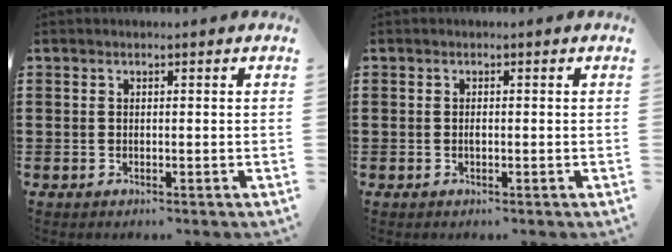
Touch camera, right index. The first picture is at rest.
{"total": 0.7, "force": [-0.1, 0.2, 0.7], "torque": [-0.015, -0.004, -0.001]}